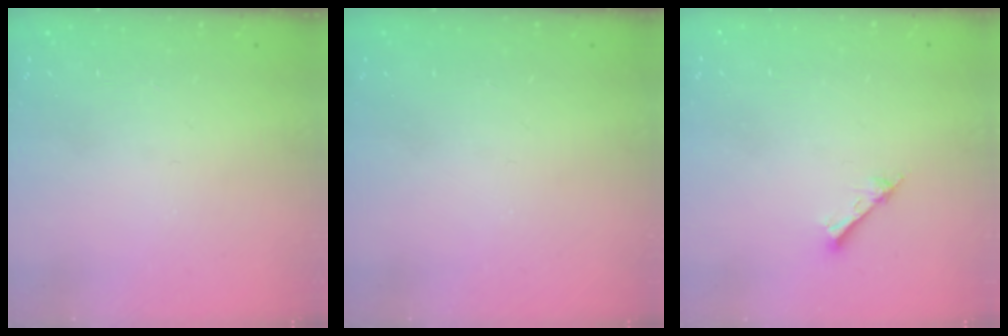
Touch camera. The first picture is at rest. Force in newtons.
{"total": 0.0}
{"total": 1.5, "press": 1.5, "slide": 0.2}